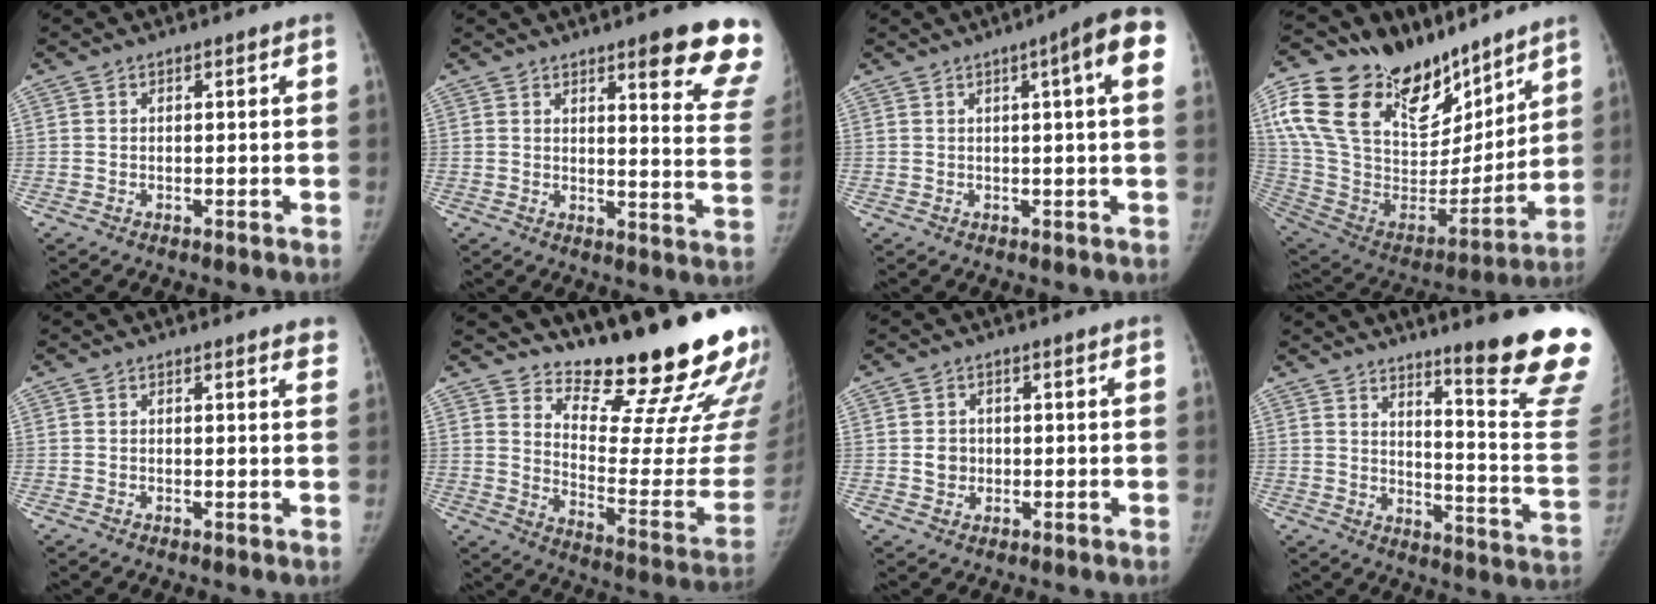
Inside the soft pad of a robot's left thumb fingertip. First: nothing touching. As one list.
[{"total": 15.3, "force": [10.5, 2.4, 10.8], "torque": [-0.105, -0.059, 0.117]}, {"total": 8.8, "force": [2.8, 0.8, 8.3], "torque": [-0.103, 0.011, 0.026]}, {"total": 30.7, "force": [19.7, 16.6, 16.7], "torque": [-0.269, -0.043, 0.351]}, {"total": 2.6, "force": [2.3, 0.6, 1.2], "torque": [-0.002, -0.006, 0.015]}, {"total": 22.6, "force": [19.2, 3.7, 11.3], "torque": [-0.124, -0.177, 0.267]}, {"total": 3.0, "force": [0.0, 2.8, 1.0], "torque": [0.000, 0.003, 0.003]}, {"total": 19.9, "force": [14.4, 0.6, 13.7], "torque": [-0.154, -0.136, 0.194]}]